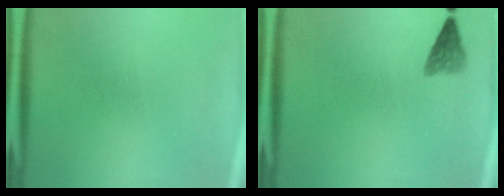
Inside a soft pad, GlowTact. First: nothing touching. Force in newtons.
{"total": 2.3}